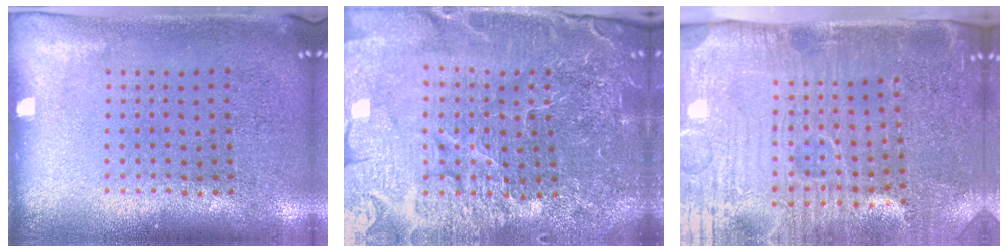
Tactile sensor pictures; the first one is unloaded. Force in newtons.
{"total": 6.2, "press": 5.5, "slide": 2.9}
{"total": 5.1, "press": 4.5, "slide": 2.5}